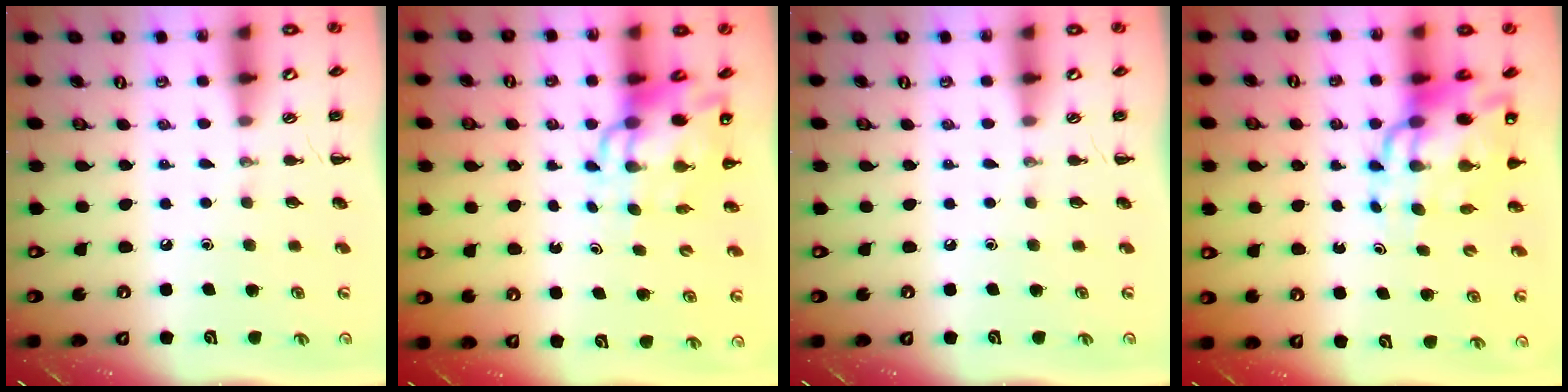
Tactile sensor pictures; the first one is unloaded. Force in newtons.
{"total": 10.7, "press": 10.3, "slide": 3.0}
{"total": 0.0}
{"total": 14.2, "press": 13.6, "slide": 4.1}